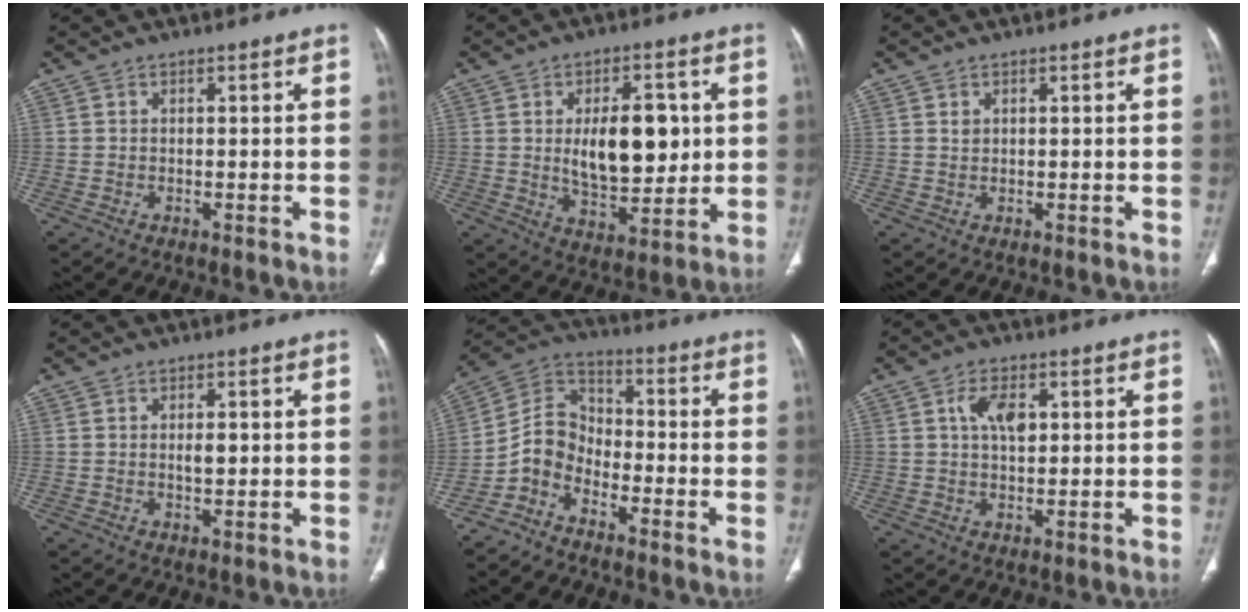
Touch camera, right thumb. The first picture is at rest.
{"total": 14.3, "force": [1.7, 7.6, 12.0], "torque": [-0.148, -0.013, 0.035]}
{"total": 1.0, "force": [0.5, 0.8, 0.5], "torque": [-0.003, -0.002, 0.011]}
{"total": 2.1, "force": [0.2, 1.0, 1.8], "torque": [-0.026, -0.001, 0.002]}
{"total": 7.6, "force": [-4.6, 4.9, 3.5], "torque": [-0.058, 0.060, -0.108]}
{"total": 5.5, "force": [1.5, 3.1, 4.3], "torque": [-0.070, -0.002, 0.023]}